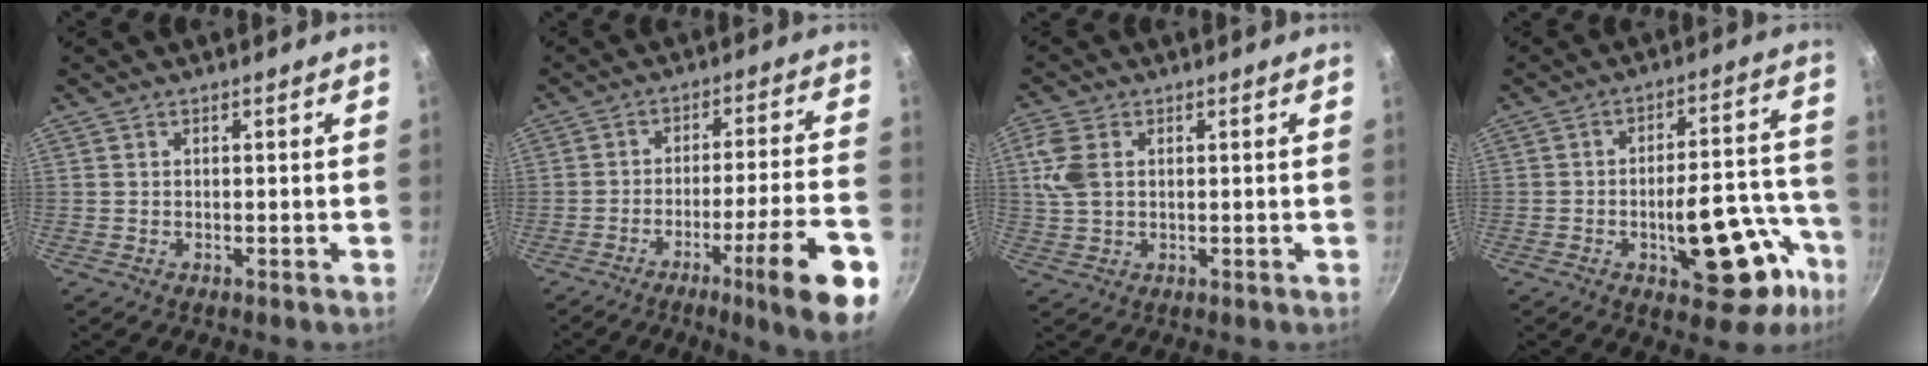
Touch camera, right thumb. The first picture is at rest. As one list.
[{"total": 15.6, "force": [-7.6, 1.3, 13.6], "torque": [-0.189, 0.037, -0.107]}, {"total": 6.3, "force": [1.5, 4.2, 4.5], "torque": [-0.099, 0.004, 0.029]}, {"total": 19.0, "force": [-7.8, 8.9, 14.8], "torque": [-0.127, 0.055, -0.100]}]